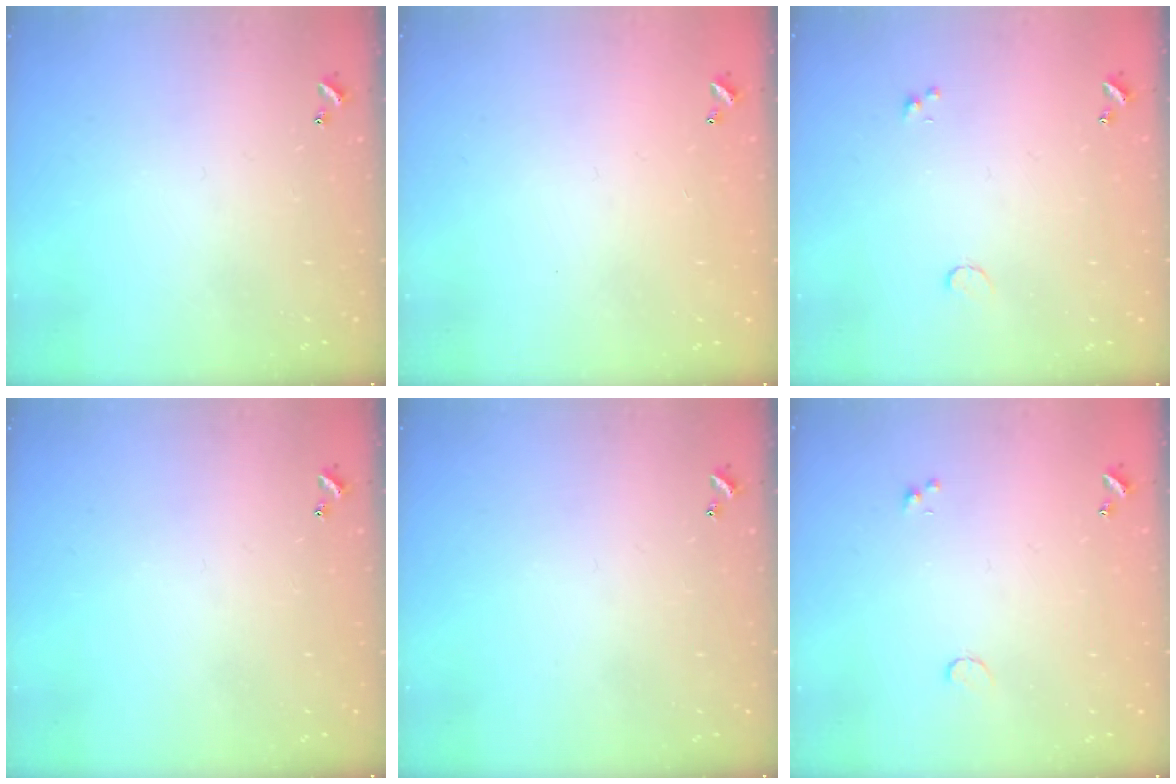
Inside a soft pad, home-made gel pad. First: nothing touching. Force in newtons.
{"total": 2.9, "press": 2.9, "slide": 0.1}
{"total": 0.5, "press": 0.4, "slide": 0.3}
{"total": 0.0}
{"total": 0.0}
{"total": 0.5, "press": 0.4, "slide": 0.3}